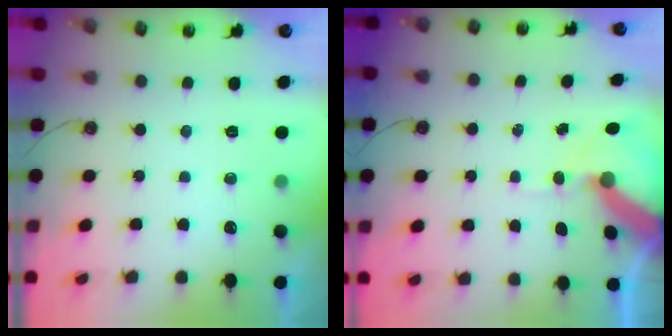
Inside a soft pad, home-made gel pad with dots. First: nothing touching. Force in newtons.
{"total": 10.7, "press": 10.6, "slide": 1.4}